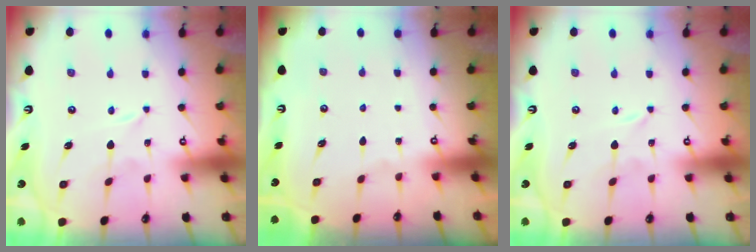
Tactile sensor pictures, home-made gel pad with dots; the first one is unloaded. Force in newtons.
{"total": 0.0}
{"total": 0.0}